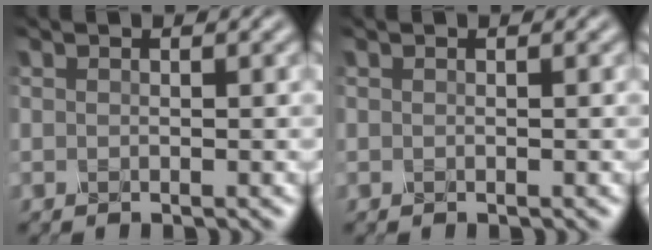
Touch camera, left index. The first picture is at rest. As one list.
[{"total": 0.0}]